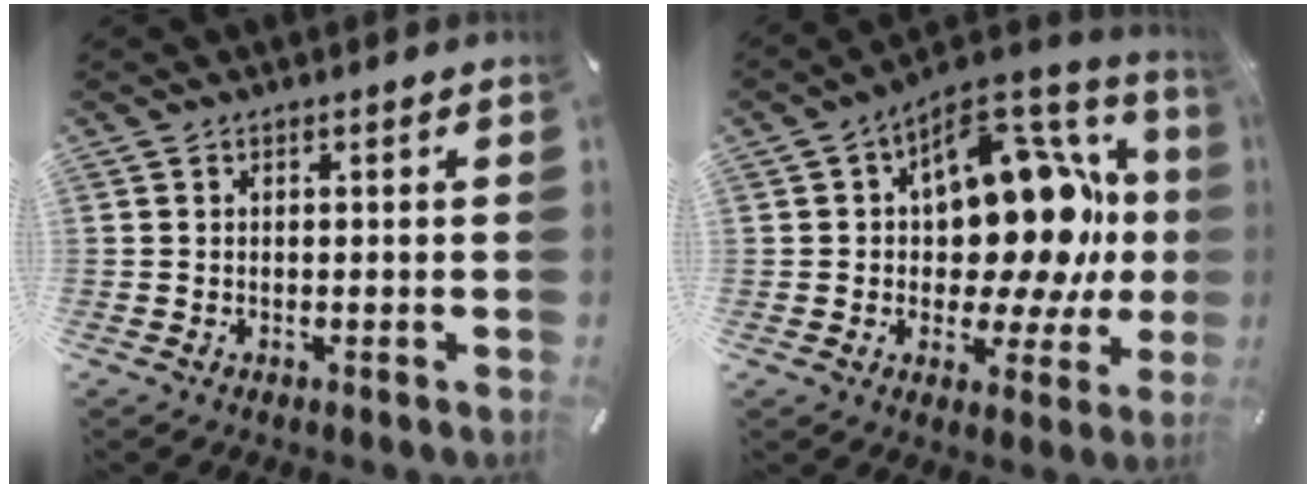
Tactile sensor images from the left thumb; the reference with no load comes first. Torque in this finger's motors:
{"motor_torque": [0.23, 1.39, 1.20, 0.67, 0.13]}